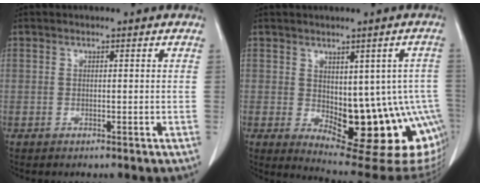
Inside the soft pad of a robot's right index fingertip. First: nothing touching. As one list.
[{"total": 17.6, "force": [-4.0, 7.0, 15.7], "torque": [-0.134, 0.006, -0.029]}]